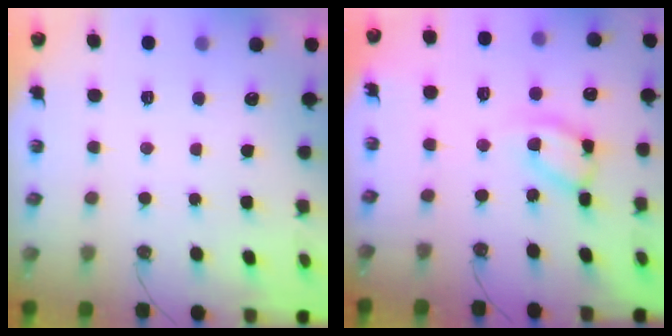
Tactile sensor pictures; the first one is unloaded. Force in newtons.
{"total": 12.4, "press": 12.4, "slide": 1.0}